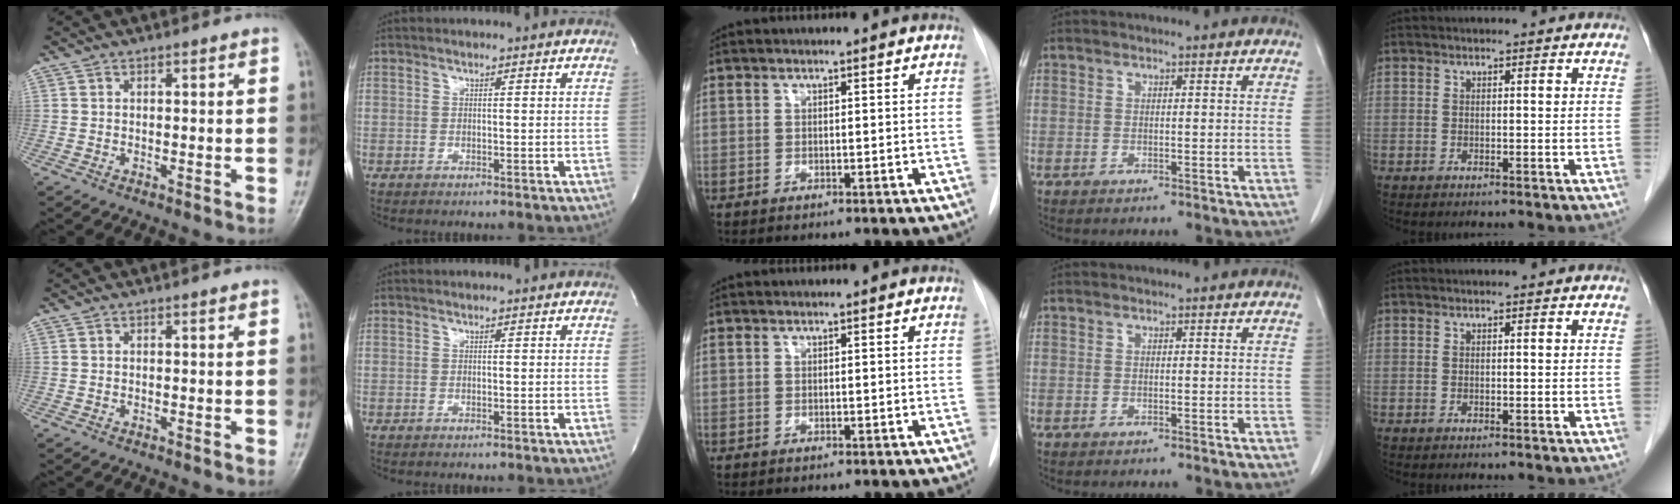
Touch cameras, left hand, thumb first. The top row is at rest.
{}